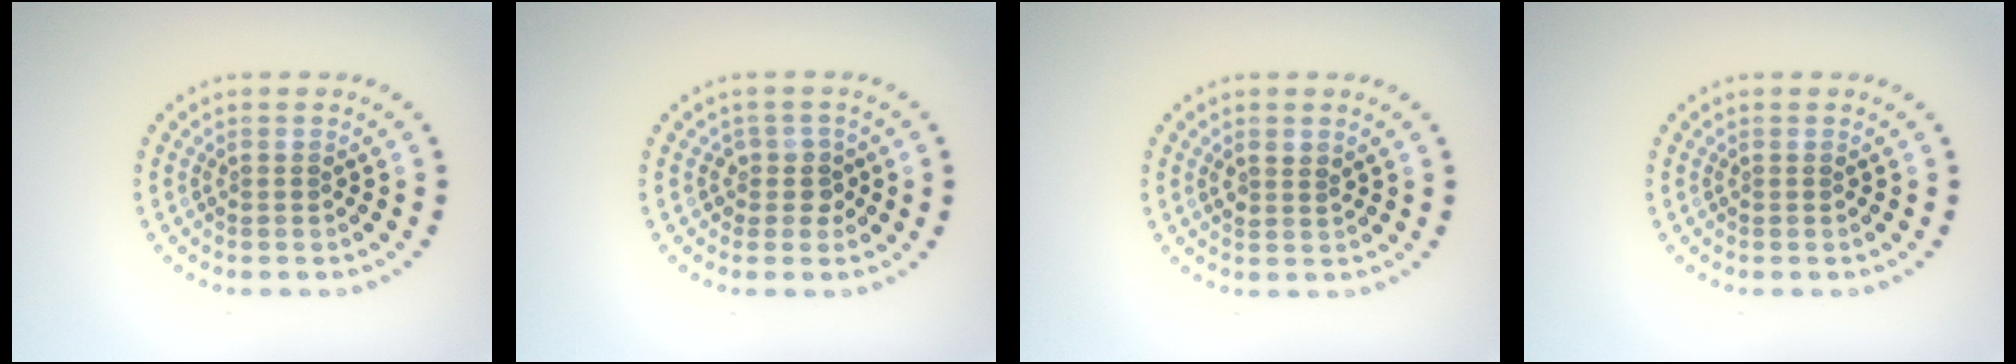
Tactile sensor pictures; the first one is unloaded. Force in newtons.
{"total": 1.8, "press": 1.5, "slide": 1.0}
{"total": 1.3, "press": 1.1, "slide": 0.7}
{"total": 0.0}